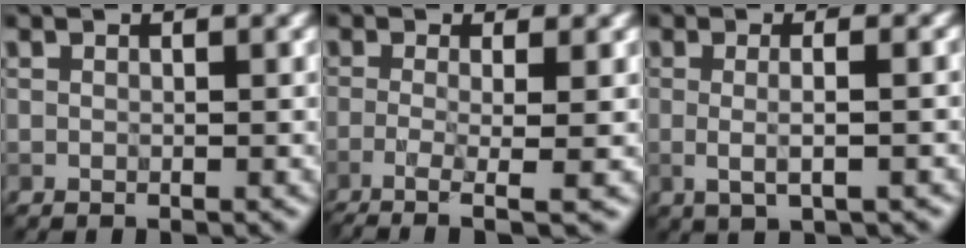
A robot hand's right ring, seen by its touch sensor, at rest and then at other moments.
{"total": 4.9, "force": [-1.5, 1.3, 4.5], "torque": [-0.072, -0.009, -0.034]}
{"total": 3.0, "force": [-0.1, 0.8, 2.9], "torque": [-0.048, -0.004, -0.003]}